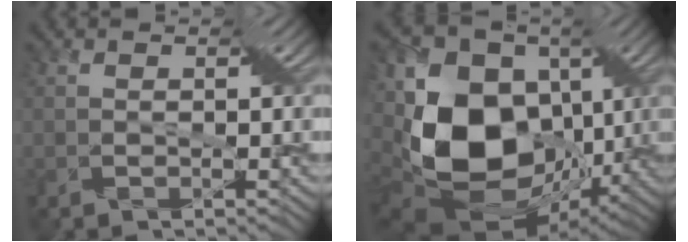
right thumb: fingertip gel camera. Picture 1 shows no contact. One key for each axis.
{"total": 17.8, "fx": -1.5, "fy": 13.1, "fz": 11.9, "tx": -0.279, "ty": -0.030, "tz": -0.008}